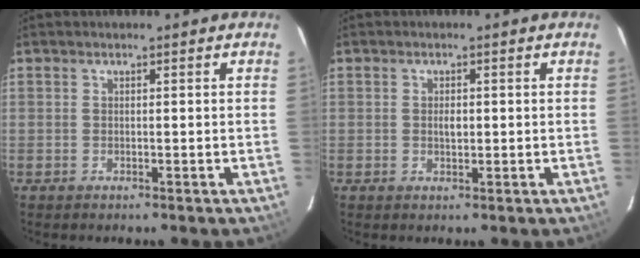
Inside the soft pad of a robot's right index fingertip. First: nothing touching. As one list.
[{"total": 1.7, "force": [0.0, 1.0, 1.3], "torque": [-0.023, 0.002, 0.001]}]